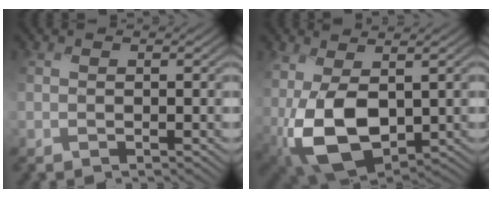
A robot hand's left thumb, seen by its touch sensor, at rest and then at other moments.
{"total": 11.7, "force": [-1.2, 6.8, 9.5], "torque": [-0.219, -0.027, -0.011]}